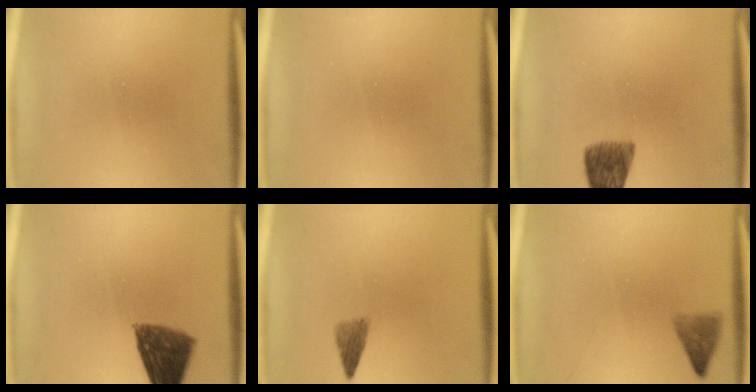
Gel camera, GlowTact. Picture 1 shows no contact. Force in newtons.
{"total": 0.0}
{"total": 6.5}
{"total": 8.9}
{"total": 2.2}
{"total": 2.0}